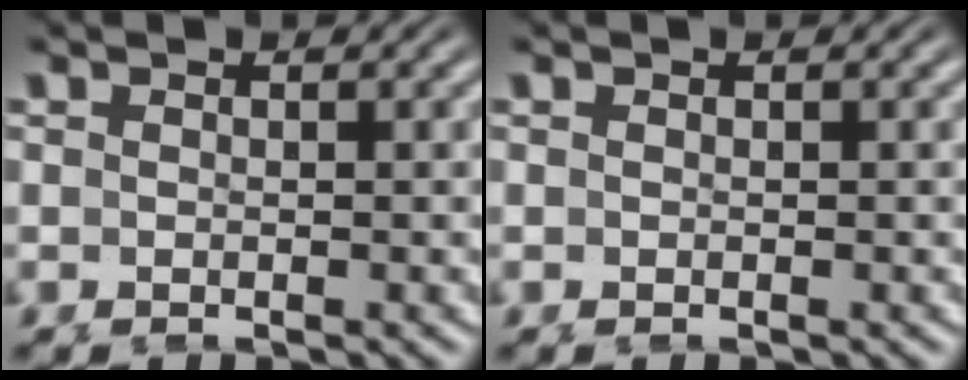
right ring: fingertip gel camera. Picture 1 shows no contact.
{"total": 0.0}